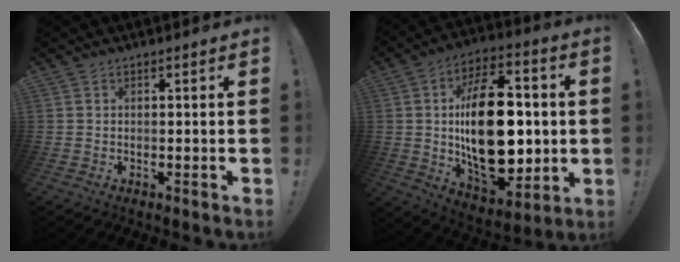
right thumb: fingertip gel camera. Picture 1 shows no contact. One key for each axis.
{"total": 28.7, "fx": 0.6, "fy": 16.3, "fz": 23.7, "tx": -0.400, "ty": -0.002, "tz": 0.022}